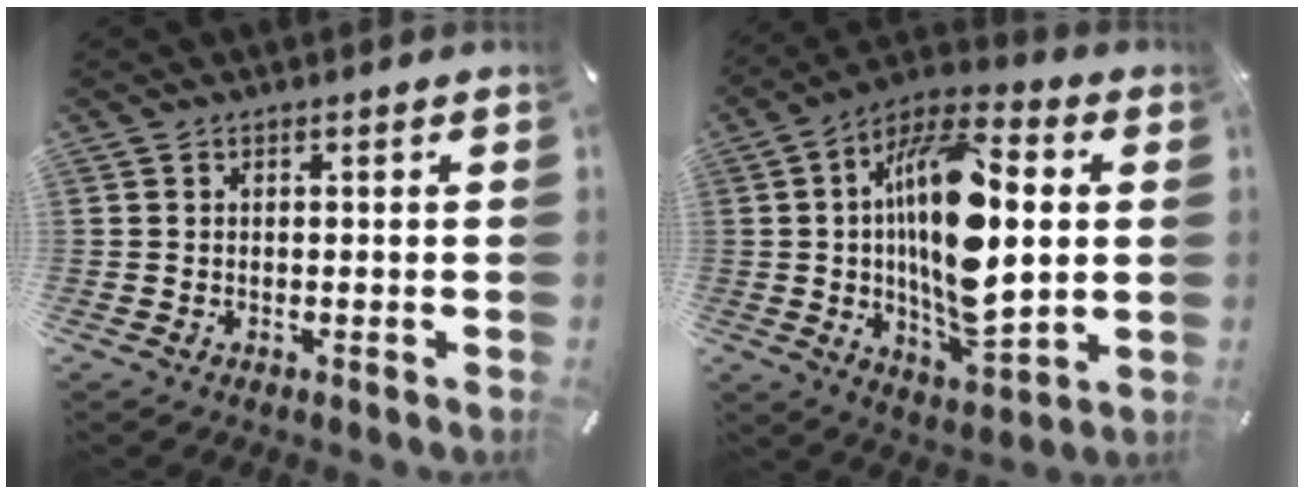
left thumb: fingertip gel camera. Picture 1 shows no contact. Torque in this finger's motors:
{"motor_torque": [1.09, 1.50, 2.79, 0.01, 0.42]}